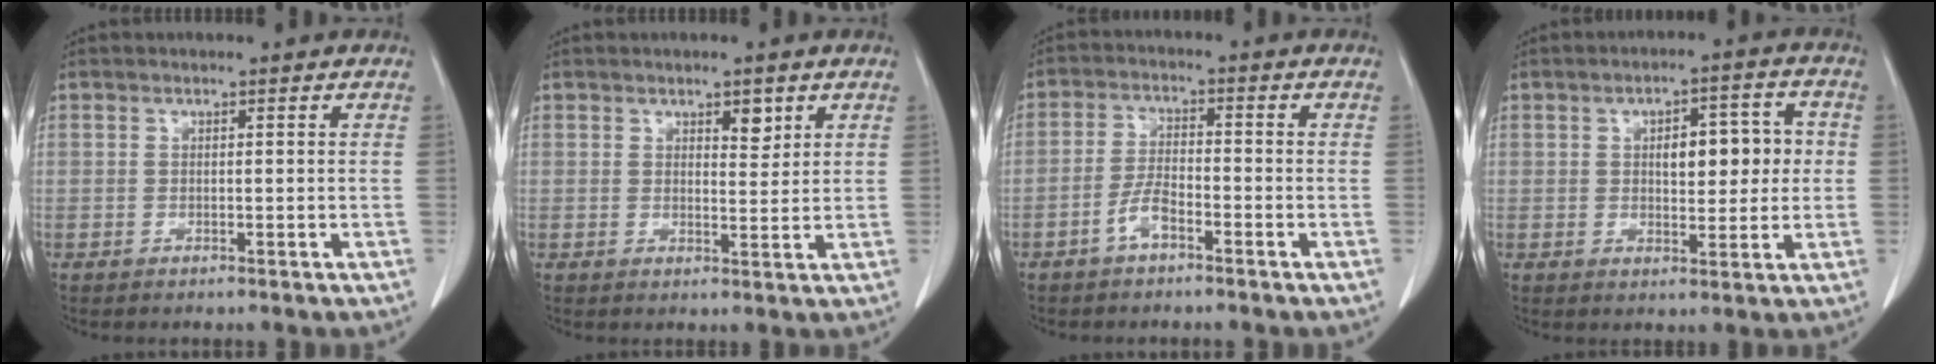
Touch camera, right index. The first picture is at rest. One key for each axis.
{"total": 2.8, "fx": 1.7, "fy": 1.2, "fz": 1.9, "tx": -0.026, "ty": -0.005, "tz": 0.027}
{"total": 4.0, "fx": -2.4, "fy": 1.1, "fz": 2.9, "tx": -0.060, "ty": 0.008, "tz": -0.048}
{"total": 7.9, "fx": 0.9, "fy": 3.2, "fz": 7.1, "tx": -0.097, "ty": 0.022, "tz": 0.018}